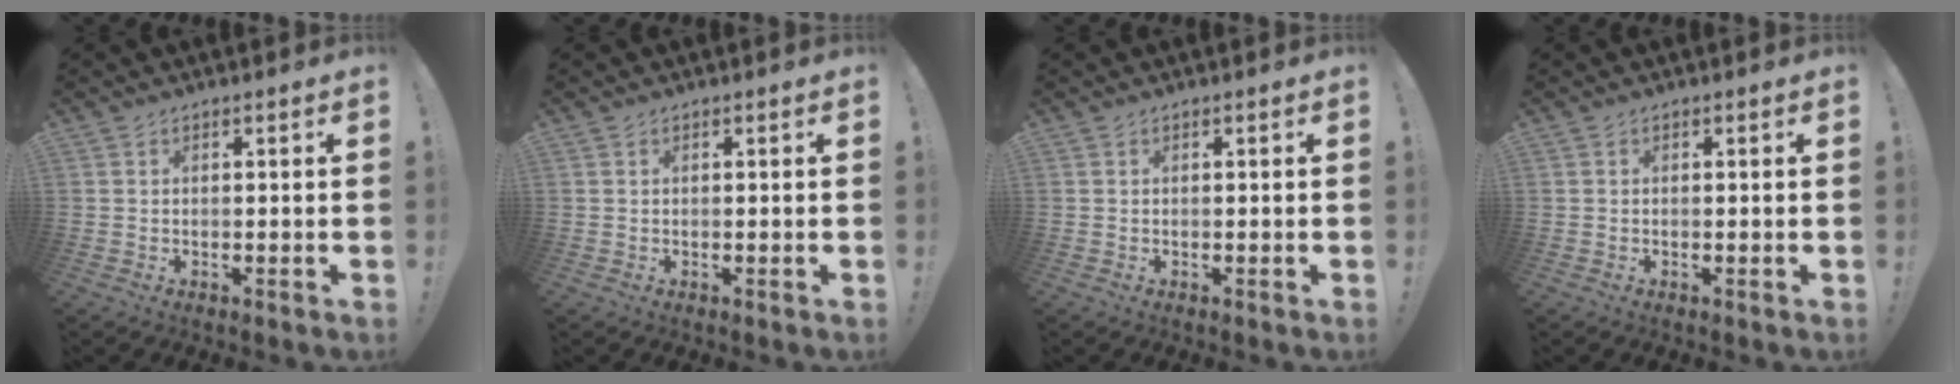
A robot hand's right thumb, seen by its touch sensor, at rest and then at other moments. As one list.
[{"total": 0.0}, {"total": 0.0}, {"total": 0.0}]